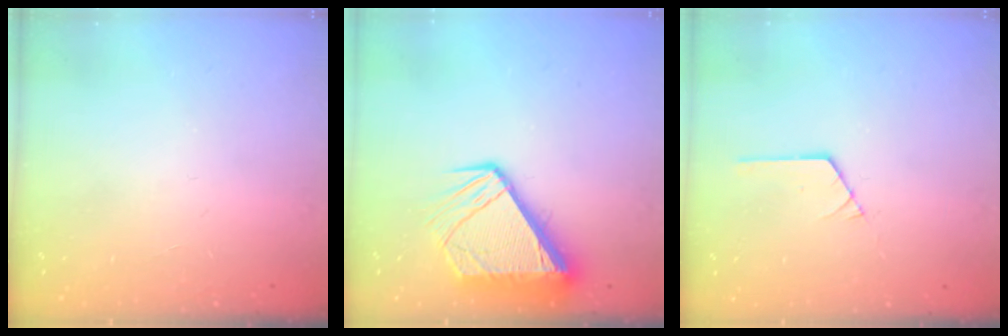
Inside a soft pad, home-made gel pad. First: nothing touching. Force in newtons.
{"total": 12.6, "press": 12.6, "slide": 1.5}
{"total": 1.0, "press": 1.0, "slide": 0.1}